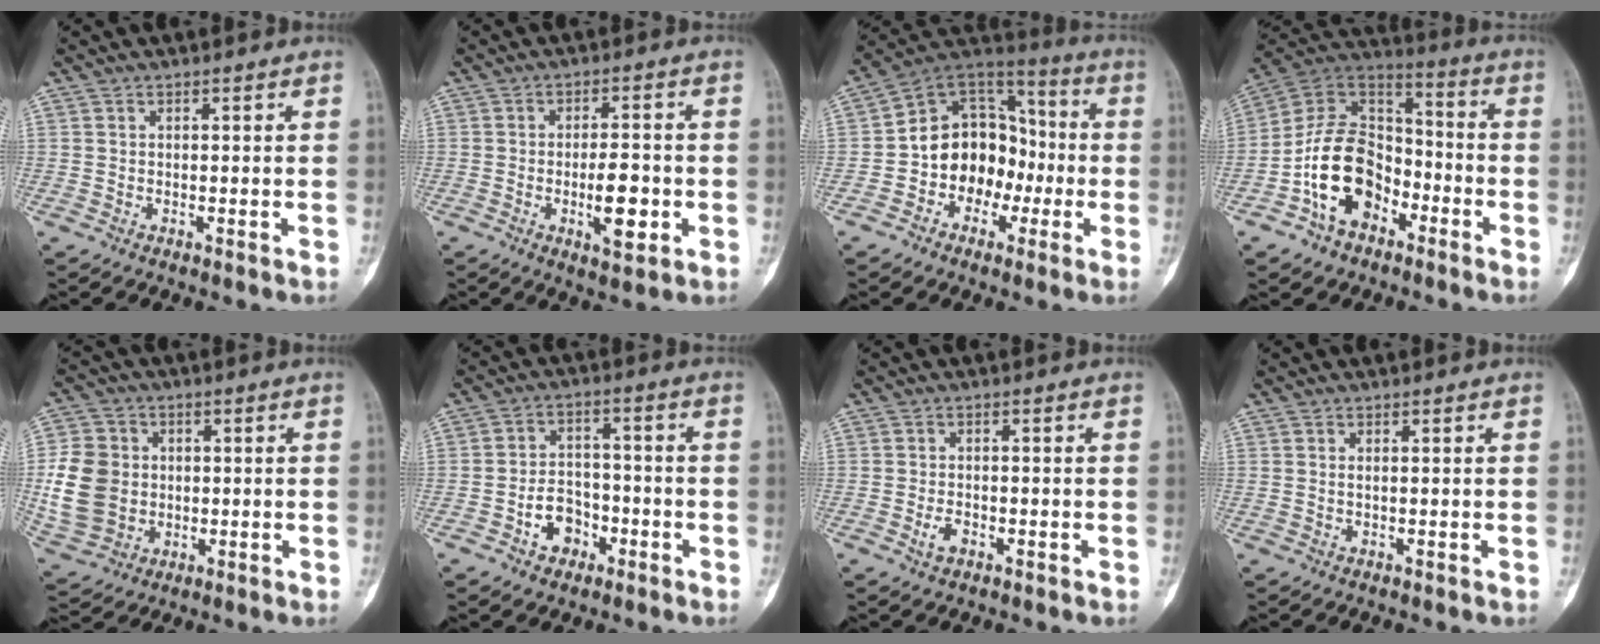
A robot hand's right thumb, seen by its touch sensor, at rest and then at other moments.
{"total": 7.7, "force": [-1.9, 3.1, 6.8], "torque": [-0.092, 0.007, -0.025]}
{"total": 15.4, "force": [-3.4, 12.1, 8.9], "torque": [-0.084, 0.060, -0.065]}
{"total": 16.6, "force": [-6.7, 11.3, 10.2], "torque": [-0.152, 0.073, -0.126]}
{"total": 13.2, "force": [-0.2, 11.1, 7.1], "torque": [-0.128, 0.008, 0.004]}
{"total": 7.3, "force": [-3.2, 5.5, 3.6], "torque": [-0.027, 0.036, -0.052]}
{"total": 2.4, "force": [-1.0, 1.5, 1.7], "torque": [-0.029, 0.005, -0.017]}
{"total": 0.5, "force": [0.1, 0.2, 0.4], "torque": [-0.012, 0.003, 0.004]}